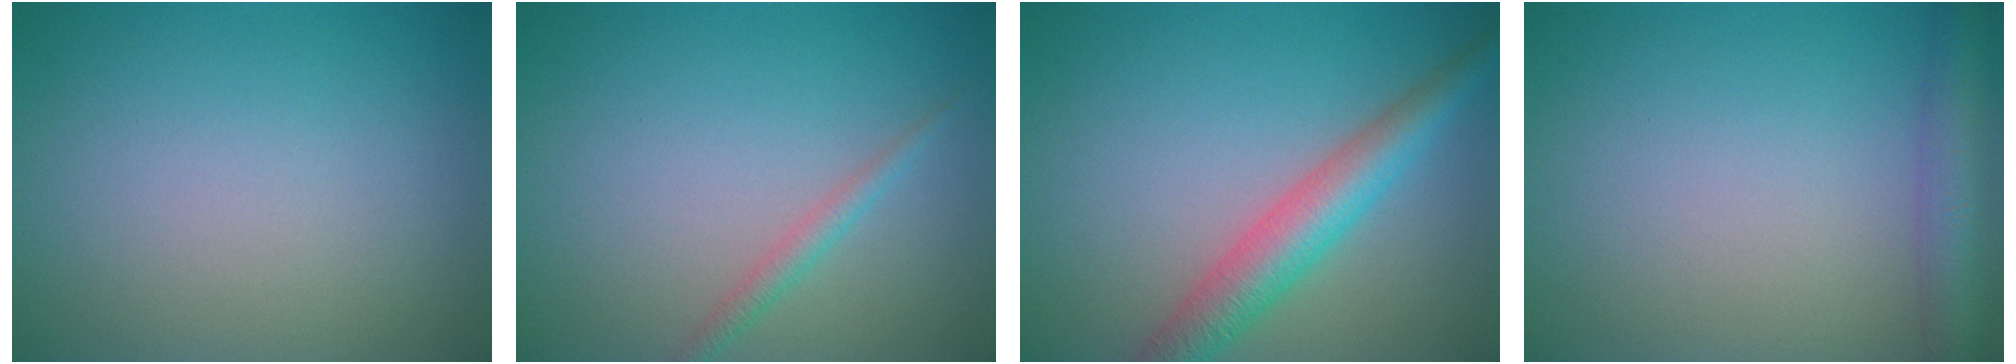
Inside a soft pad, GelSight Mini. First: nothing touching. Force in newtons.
{"total": 1.4, "press": 1.4, "slide": 0.1}
{"total": 5.0, "press": 5.0, "slide": 0.1}
{"total": 4.0, "press": 3.9, "slide": 0.2}